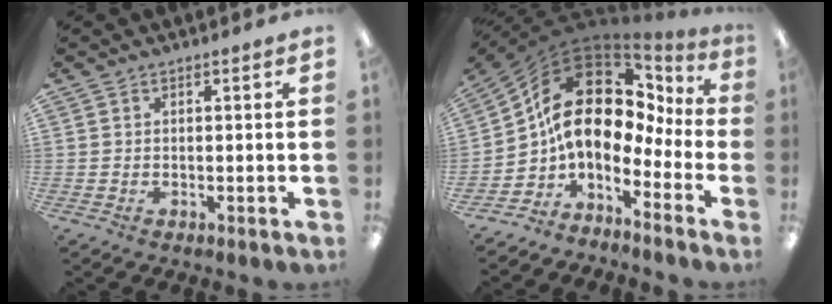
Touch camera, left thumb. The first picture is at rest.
{"total": 14.2, "force": [3.6, 8.5, 10.8], "torque": [-0.221, -0.023, 0.060]}